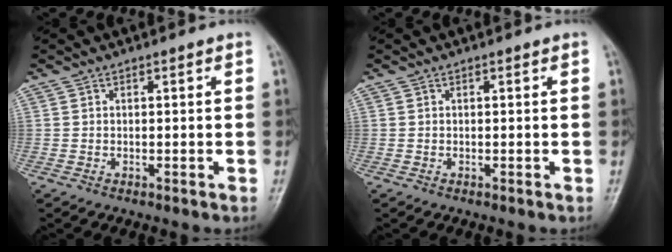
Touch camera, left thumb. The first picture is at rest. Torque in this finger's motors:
{"motor_torque": [0.00, 0.00, 0.00, 0.00, 0.00]}